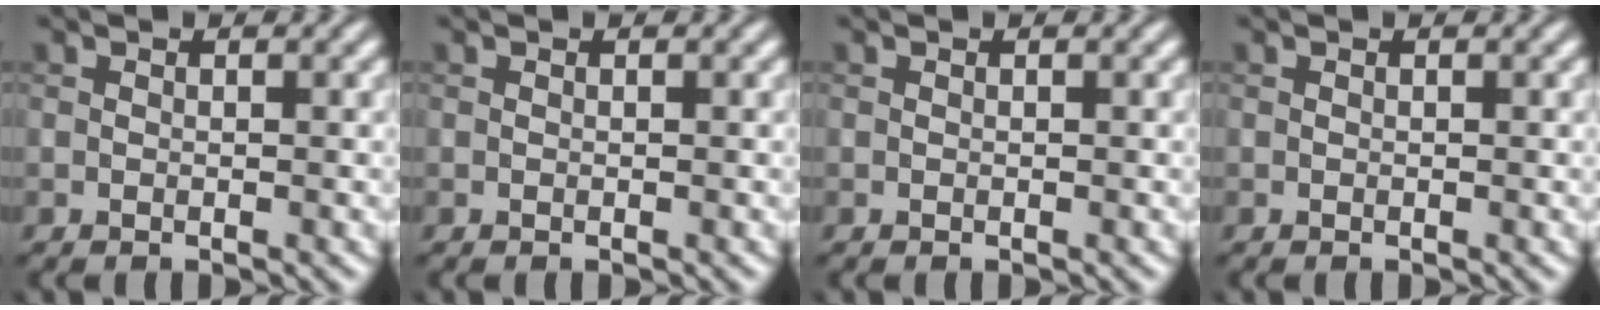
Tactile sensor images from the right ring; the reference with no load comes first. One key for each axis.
{"total": 0.0}
{"total": 0.0}
{"total": 0.0}